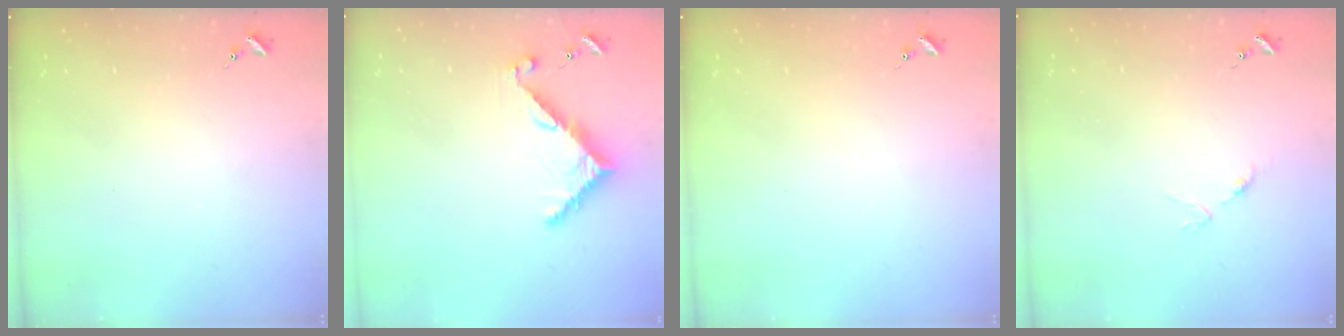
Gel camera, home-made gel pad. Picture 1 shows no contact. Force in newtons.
{"total": 7.3, "press": 7.3, "slide": 0.6}
{"total": 0.0}
{"total": 3.7, "press": 3.7, "slide": 0.3}